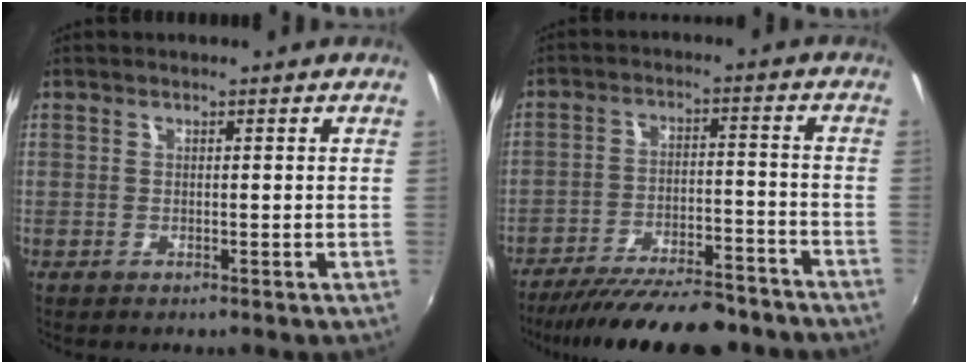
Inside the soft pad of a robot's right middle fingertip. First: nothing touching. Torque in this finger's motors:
{"motor_torque": [1.07, -1.07, 0.24, 0.11]}